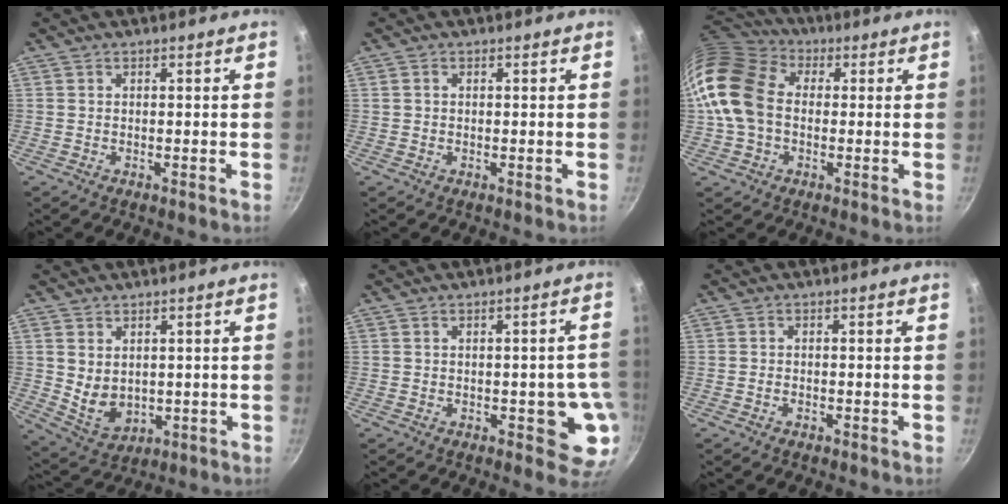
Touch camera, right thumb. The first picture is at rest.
{"total": 1.0, "force": [0.2, 0.8, 0.5], "torque": [-0.008, 0.005, 0.002]}
{"total": 16.5, "force": [0.5, 12.4, 10.9], "torque": [-0.202, 0.030, -0.004]}
{"total": 7.1, "force": [1.1, 5.3, 4.6], "torque": [-0.068, -0.020, 0.039]}
{"total": 7.8, "force": [-1.6, 3.7, 6.7], "torque": [-0.035, 0.008, -0.016]}
{"total": 1.0, "force": [-0.5, 0.7, 0.5], "torque": [-0.012, 0.004, -0.011]}